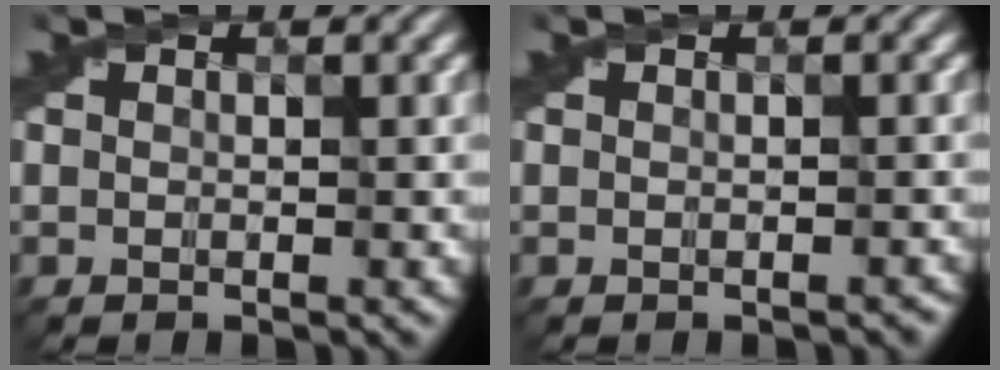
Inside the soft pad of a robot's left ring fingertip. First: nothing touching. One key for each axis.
{"total": 0.6, "fx": -0.6, "fy": 0.1, "fz": 0.2, "tx": -0.005, "ty": -0.005, "tz": -0.010}